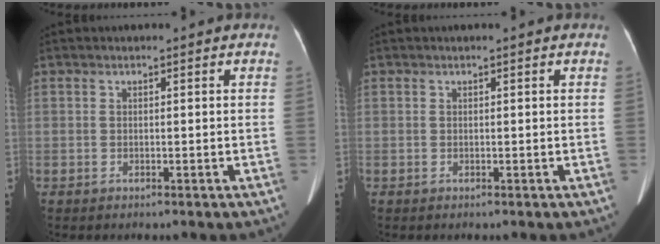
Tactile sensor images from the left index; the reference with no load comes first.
{"total": 0.0}